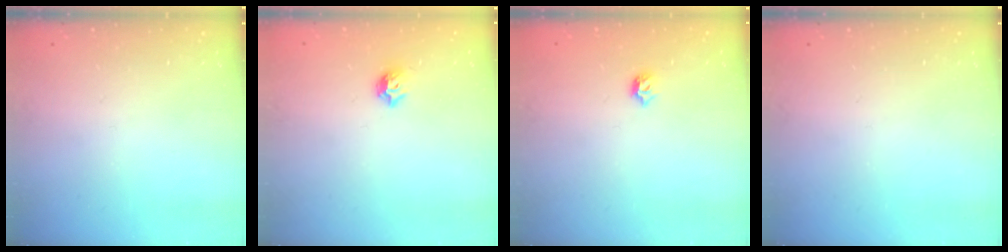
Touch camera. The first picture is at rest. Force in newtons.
{"total": 5.3, "press": 5.2, "slide": 1.2}
{"total": 4.8, "press": 4.7, "slide": 1.0}
{"total": 0.0}